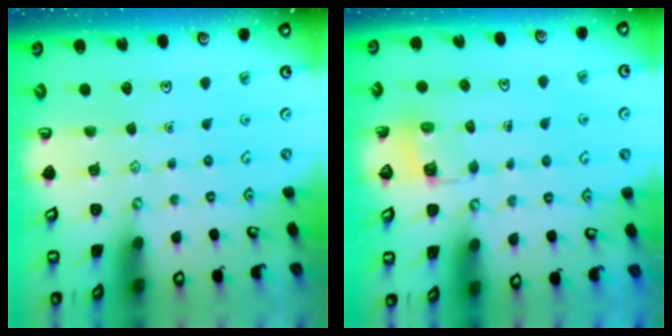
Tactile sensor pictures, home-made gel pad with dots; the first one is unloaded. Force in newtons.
{"total": 2.8, "press": 2.8, "slide": 0.2}